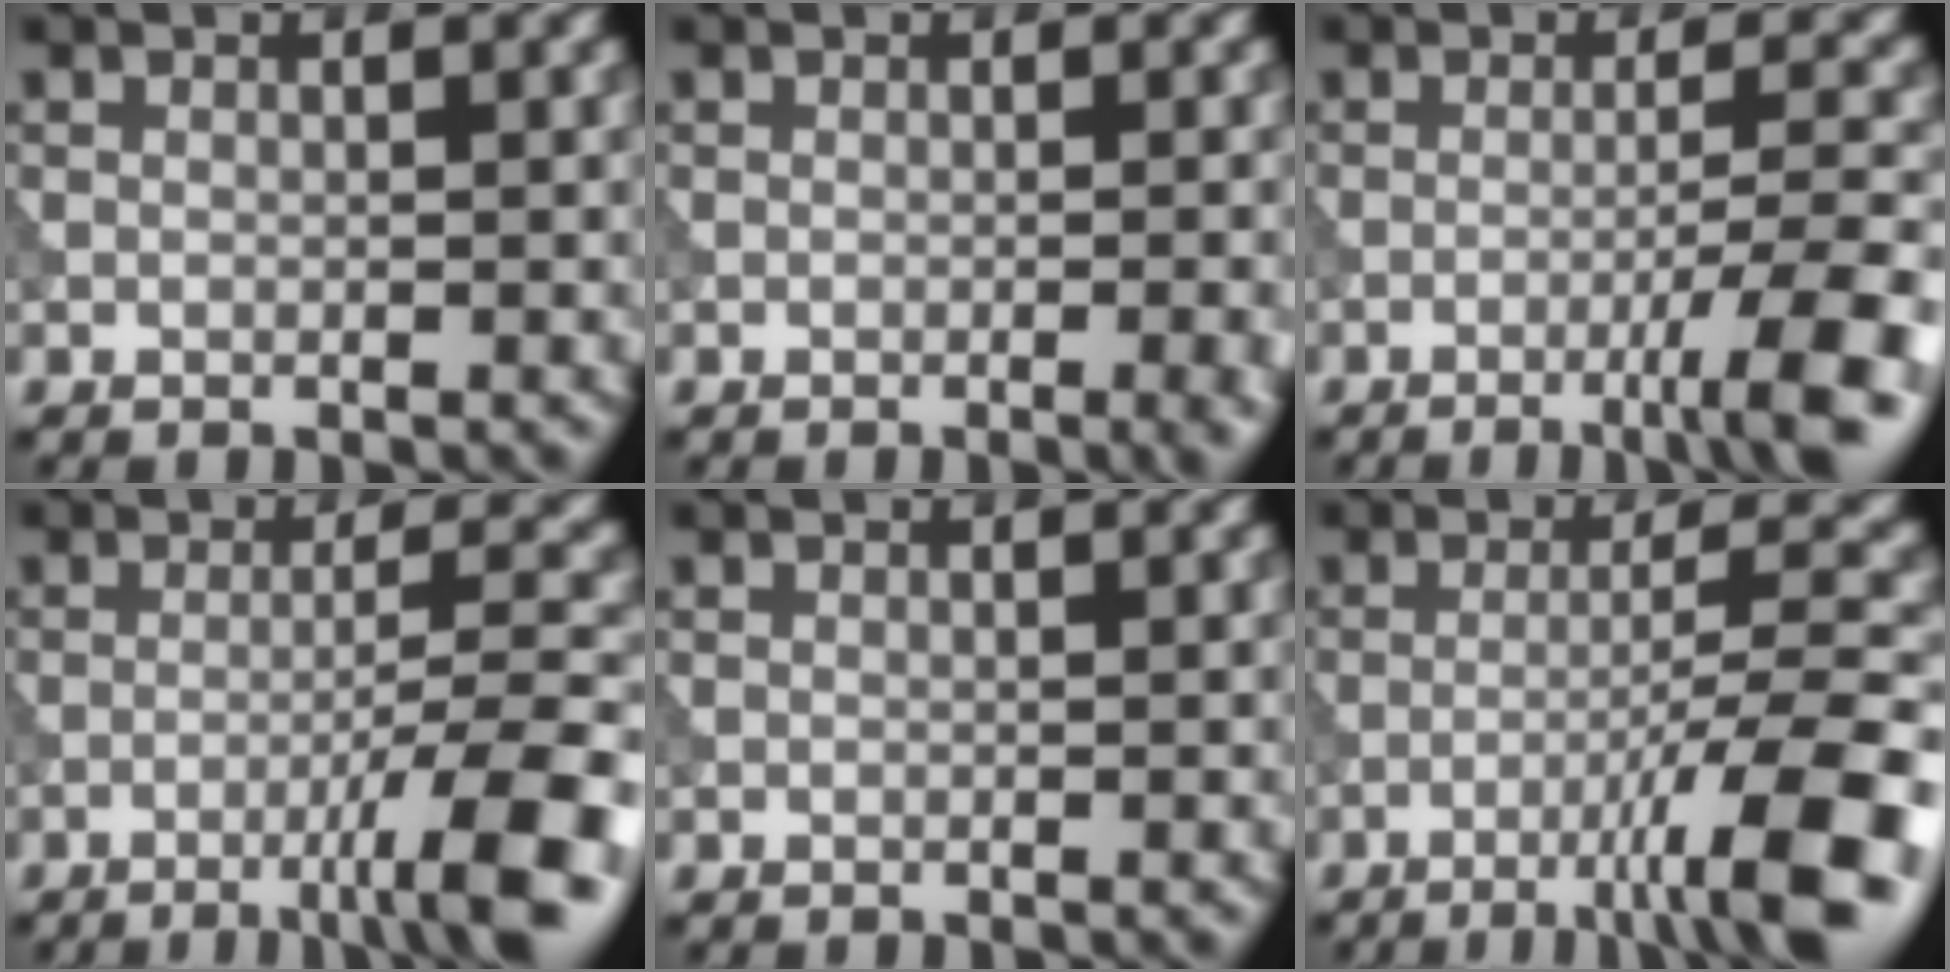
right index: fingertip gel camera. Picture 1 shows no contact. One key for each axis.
{"total": 2.0, "fx": -0.7, "fy": 0.5, "fz": 1.9, "tx": -0.017, "ty": 0.001, "tz": -0.010}
{"total": 6.7, "fx": -3.2, "fy": 0.8, "fz": 5.9, "tx": -0.082, "ty": 0.006, "tz": -0.053}
{"total": 8.0, "fx": -4.0, "fy": 0.9, "fz": 6.9, "tx": -0.096, "ty": 0.014, "tz": -0.064}
{"total": 0.0}
{"total": 10.0, "fx": -5.2, "fy": 1.3, "fz": 8.5, "tx": -0.118, "ty": 0.017, "tz": -0.082}